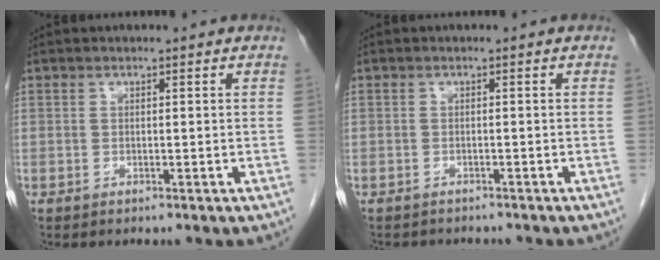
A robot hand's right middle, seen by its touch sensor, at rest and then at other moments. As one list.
[{"total": 3.9, "force": [-3.5, 1.5, 0.7], "torque": [-0.010, -0.002, -0.046]}]